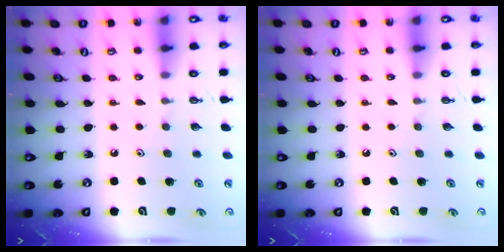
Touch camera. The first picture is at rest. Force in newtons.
{"total": 0.0}